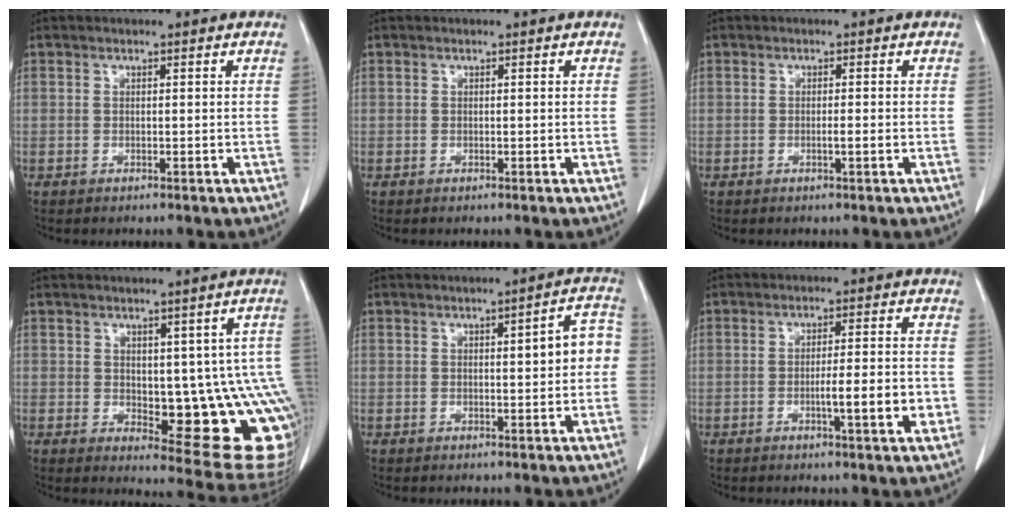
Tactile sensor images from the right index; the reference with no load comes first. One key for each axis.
{"total": 0.0}
{"total": 1.2, "fx": -0.3, "fy": -0.1, "fz": 1.1, "tx": -0.022, "ty": -0.002, "tz": -0.006}
{"total": 15.1, "fx": -1.7, "fy": 5.8, "fz": 13.8, "tx": -0.108, "ty": 0.006, "tz": -0.001}
{"total": 5.2, "fx": 0.3, "fy": 1.2, "fz": 5.1, "tx": -0.063, "ty": 0.021, "tz": 0.001}
{"total": 6.8, "fx": -1.9, "fy": 0.5, "fz": 6.5, "tx": -0.096, "ty": -0.001, "tz": -0.026}